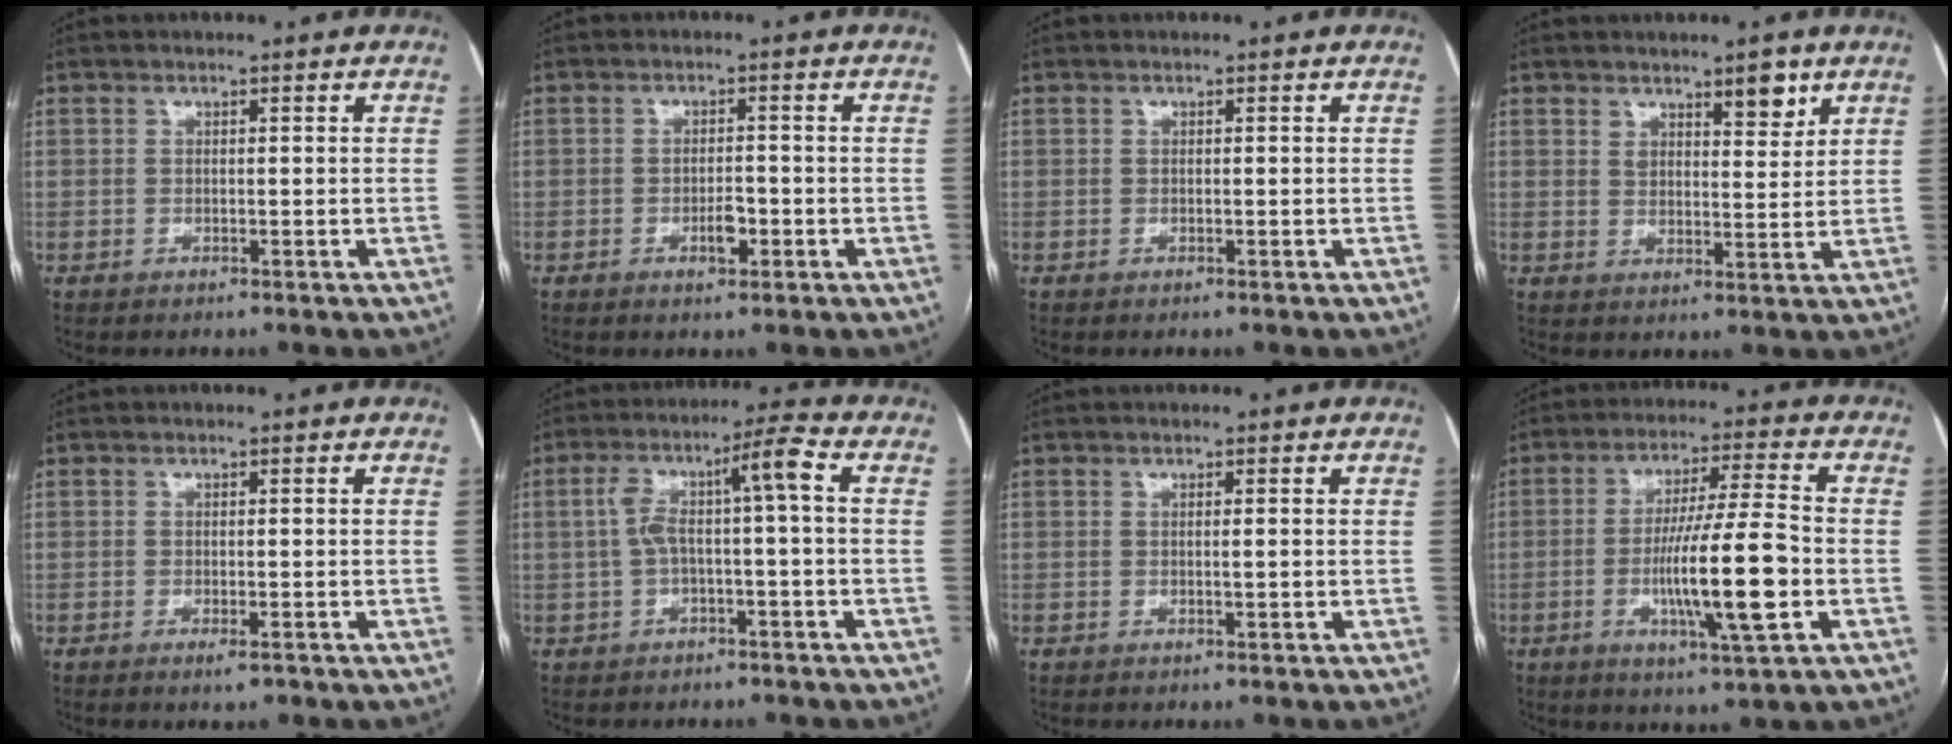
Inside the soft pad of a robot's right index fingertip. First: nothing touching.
{"total": 2.8, "force": [-1.1, 1.1, 2.3], "torque": [-0.039, 0.001, -0.016]}
{"total": 0.0}
{"total": 5.1, "force": [3.5, 1.7, 3.4], "torque": [-0.051, -0.005, 0.054]}
{"total": 1.6, "force": [-1.1, 0.4, 1.1], "torque": [-0.015, -0.001, -0.015]}
{"total": 7.7, "force": [0.2, 0.4, 7.6], "torque": [-0.142, 0.039, 0.006]}
{"total": 0.6, "force": [-0.1, -0.1, 0.6], "torque": [-0.011, 0.000, -0.001]}
{"total": 13.6, "force": [-3.2, 0.2, 13.2], "torque": [-0.237, -0.010, -0.057]}